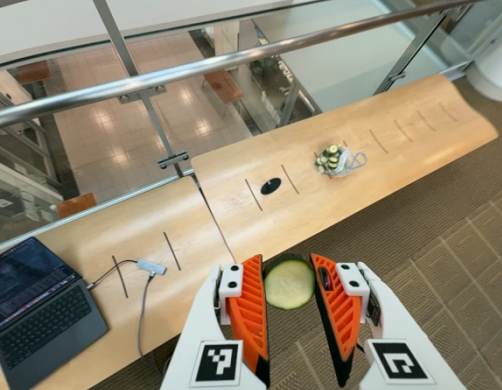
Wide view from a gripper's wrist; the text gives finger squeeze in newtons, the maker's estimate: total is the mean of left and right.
{"total": 10.2, "left": 10.6, "right": 9.8}